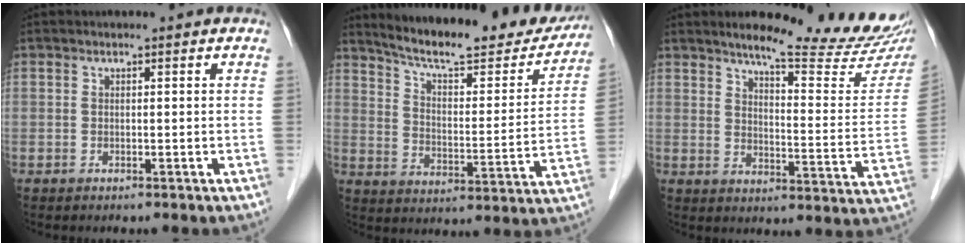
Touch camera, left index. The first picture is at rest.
{"total": 21.6, "force": [19.5, 3.8, 8.5], "torque": [-0.122, -0.029, 0.264]}
{"total": 18.9, "force": [16.7, 1.4, 8.8], "torque": [-0.110, -0.067, 0.204]}